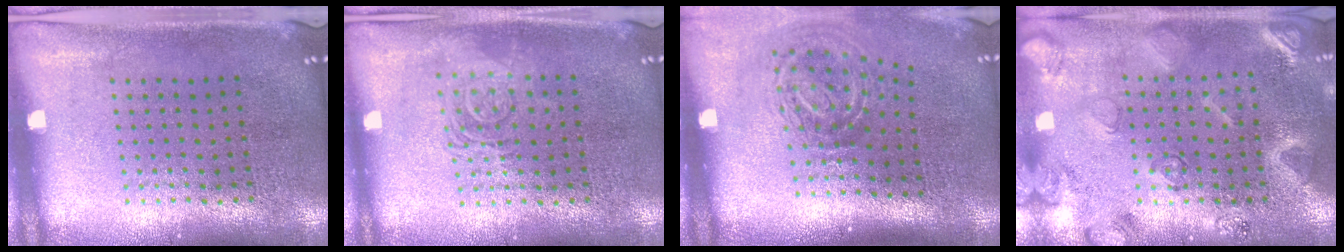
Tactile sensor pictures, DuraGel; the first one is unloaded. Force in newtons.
{"total": 2.7, "press": 2.6, "slide": 0.4}
{"total": 2.0, "press": 1.3, "slide": 1.6}
{"total": 2.3, "press": 2.3, "slide": 0.3}